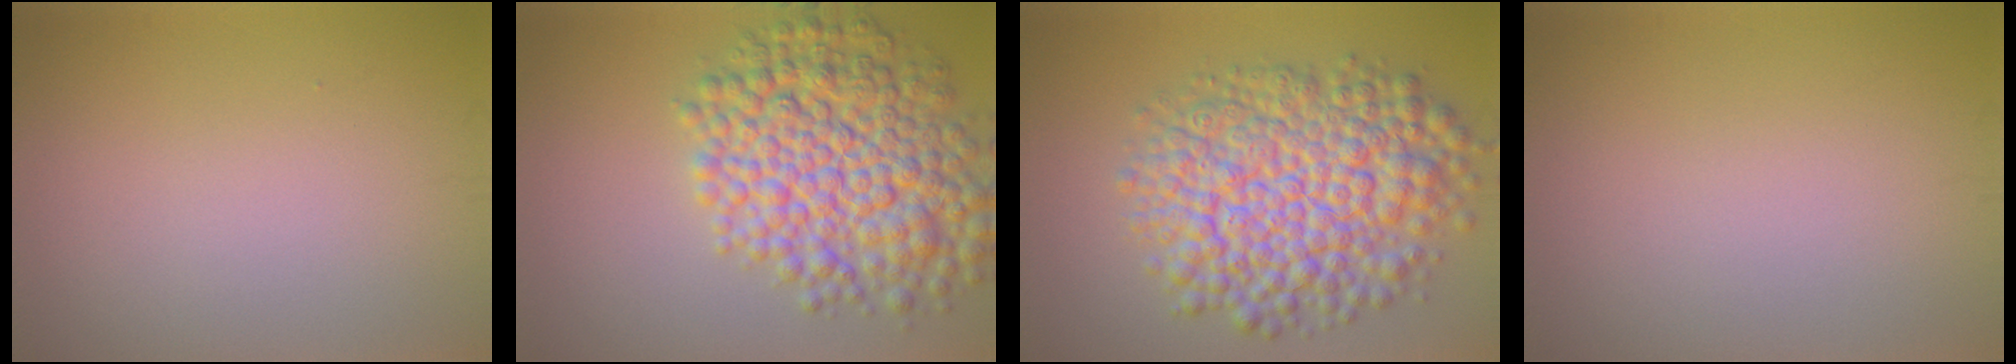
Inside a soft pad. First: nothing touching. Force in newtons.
{"total": 9.6, "press": 9.6, "slide": 0.1}
{"total": 10.8, "press": 10.8, "slide": 0.3}
{"total": 0.0}